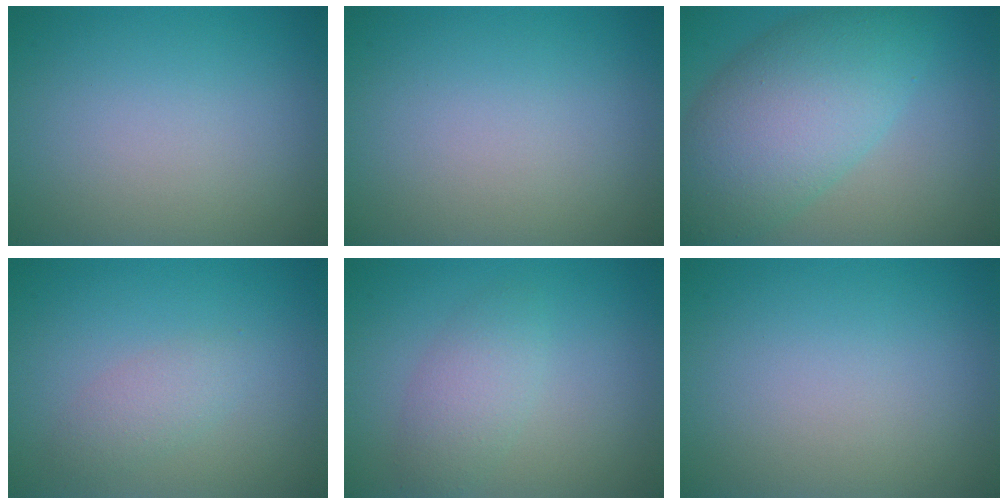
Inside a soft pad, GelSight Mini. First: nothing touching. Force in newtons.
{"total": 0.0}
{"total": 9.1, "press": 9.1, "slide": 0.1}
{"total": 1.9, "press": 1.9, "slide": 0.0}
{"total": 2.6, "press": 2.6, "slide": 0.1}
{"total": 0.0}